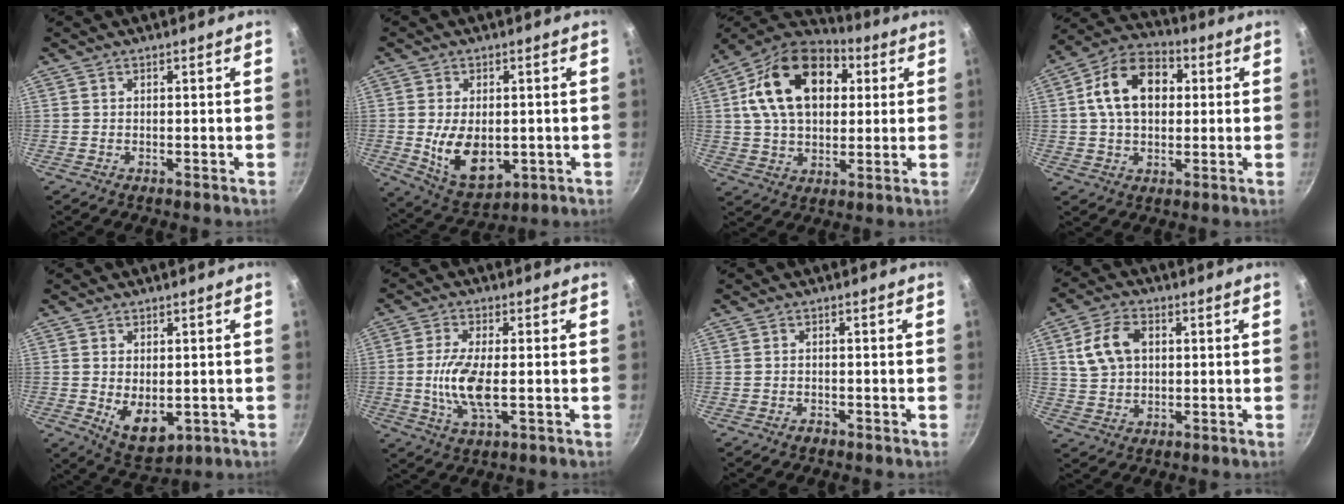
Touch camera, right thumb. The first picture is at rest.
{"total": 11.2, "force": [-0.8, 7.0, 8.7], "torque": [-0.133, -0.013, 0.006]}
{"total": 20.9, "force": [5.2, 14.1, 14.6], "torque": [-0.227, 0.016, 0.074]}
{"total": 14.1, "force": [2.6, 9.7, 9.9], "torque": [-0.139, 0.021, 0.027]}
{"total": 7.6, "force": [-0.7, 4.7, 6.0], "torque": [-0.082, -0.019, 0.008]}
{"total": 8.7, "force": [-0.8, 3.2, 8.0], "torque": [-0.167, -0.004, -0.020]}
{"total": 1.1, "force": [-0.9, 0.6, 0.3], "torque": [-0.007, 0.011, -0.015]}
{"total": 9.4, "force": [2.1, 6.6, 6.4], "torque": [-0.110, 0.009, 0.037]}